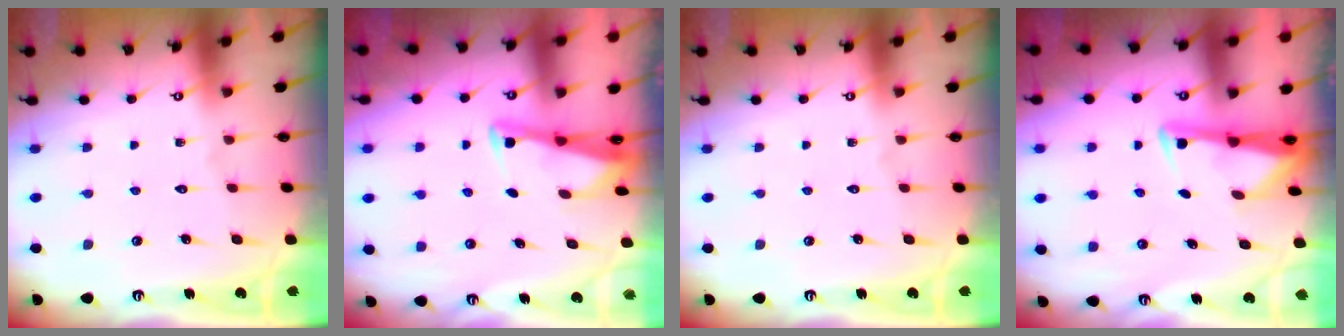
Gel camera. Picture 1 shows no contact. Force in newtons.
{"total": 2.9, "press": 2.9, "slide": 0.3}
{"total": 0.0}
{"total": 2.9, "press": 2.8, "slide": 0.5}